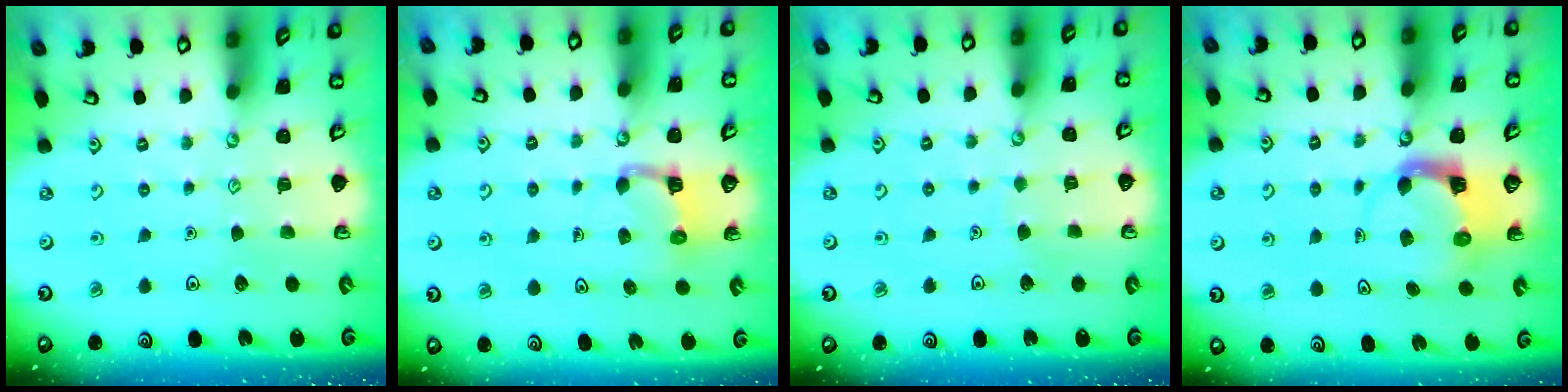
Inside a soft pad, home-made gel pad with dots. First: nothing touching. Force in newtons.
{"total": 4.6, "press": 4.6, "slide": 0.3}
{"total": 2.7, "press": 2.7, "slide": 0.2}
{"total": 4.0, "press": 4.0, "slide": 0.5}